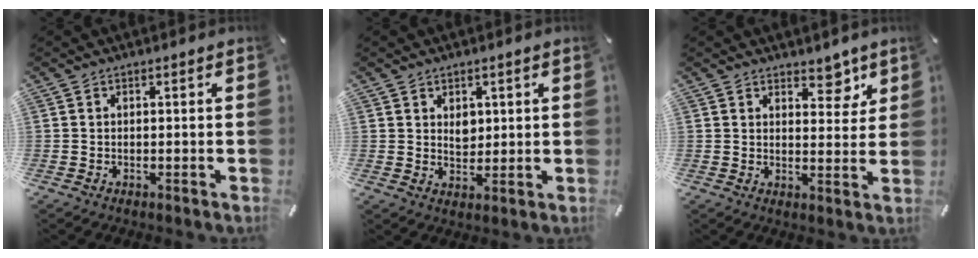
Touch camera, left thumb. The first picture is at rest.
{"total": 3.8, "force": [1.6, 3.1, 1.6], "torque": [-0.012, -0.005, 0.025]}
{"total": 5.9, "force": [4.5, 3.4, 1.8], "torque": [0.004, -0.033, 0.073]}